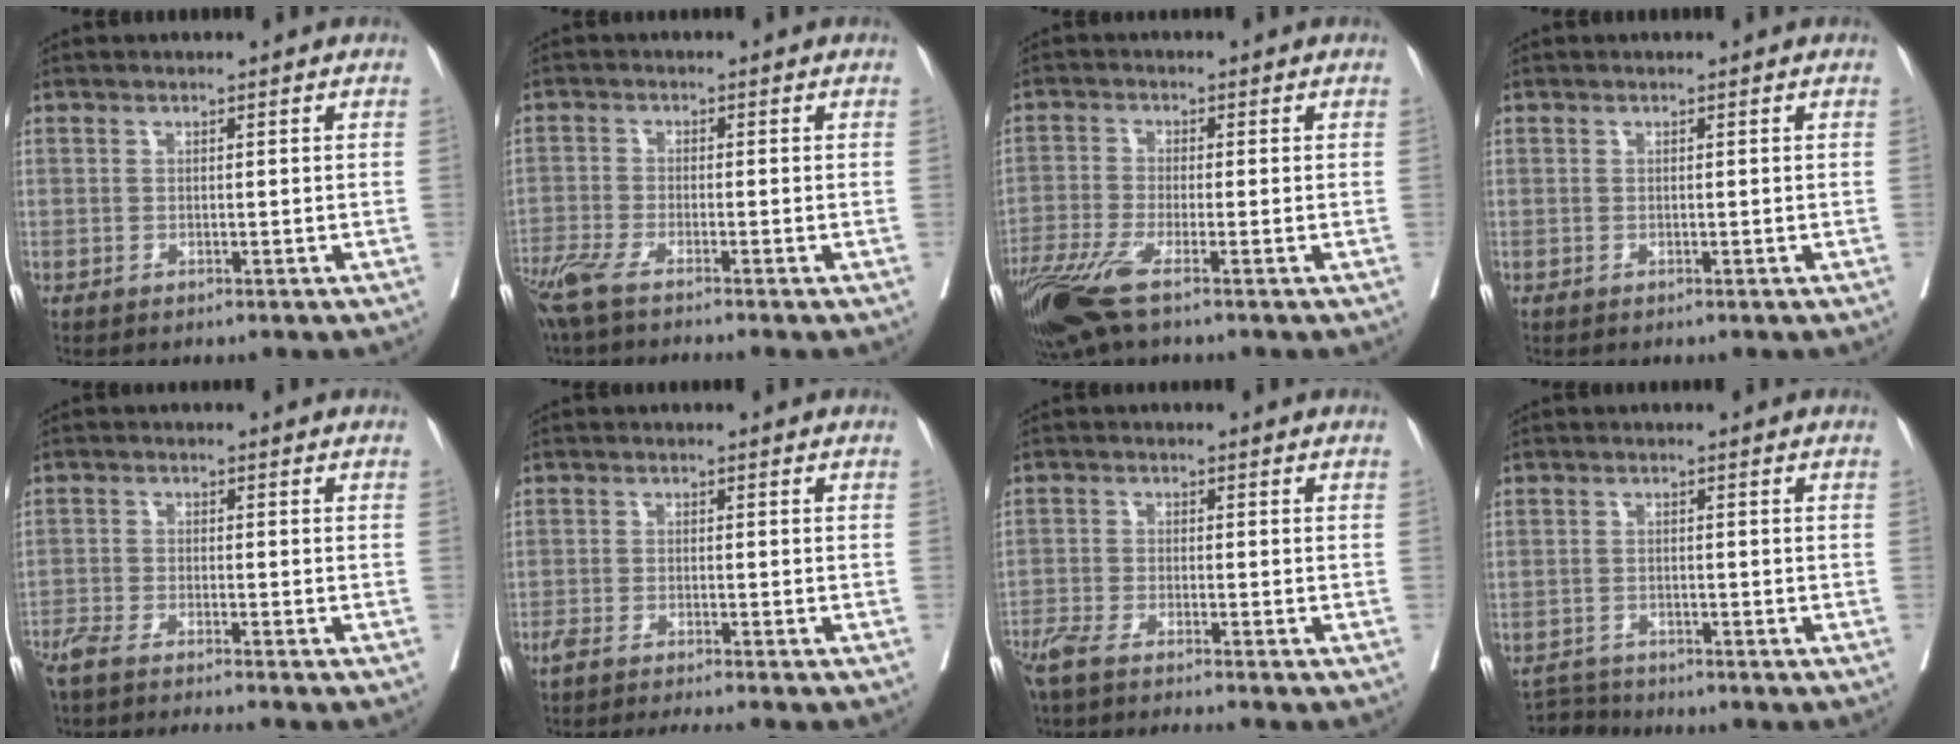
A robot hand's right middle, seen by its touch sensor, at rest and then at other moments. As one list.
[{"total": 6.0, "force": [-4.9, -0.3, 3.5], "torque": [-0.060, -0.015, -0.092]}, {"total": 8.2, "force": [-5.2, 0.8, 6.3], "torque": [-0.123, -0.018, -0.101]}, {"total": 0.0}, {"total": 8.5, "force": [-7.7, -0.5, 3.8], "torque": [-0.044, -0.020, -0.127]}, {"total": 7.5, "force": [-6.6, -0.4, 3.4], "torque": [-0.033, -0.012, -0.102]}, {"total": 8.1, "force": [-7.1, -0.4, 3.8], "torque": [-0.051, -0.020, -0.121]}, {"total": 3.0, "force": [-2.9, 0.1, -0.9], "torque": [0.018, -0.011, -0.051]}]